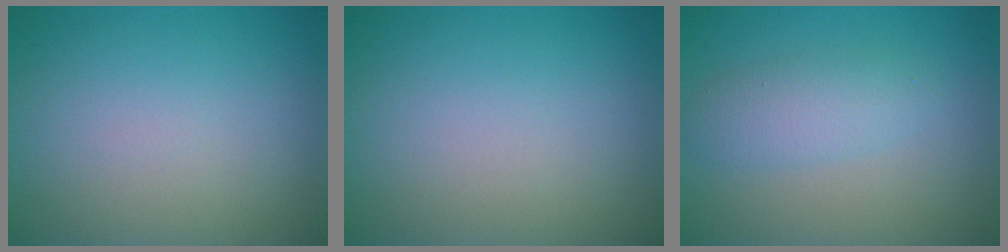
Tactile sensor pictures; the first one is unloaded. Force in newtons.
{"total": 0.0}
{"total": 2.8, "press": 2.8, "slide": 0.2}